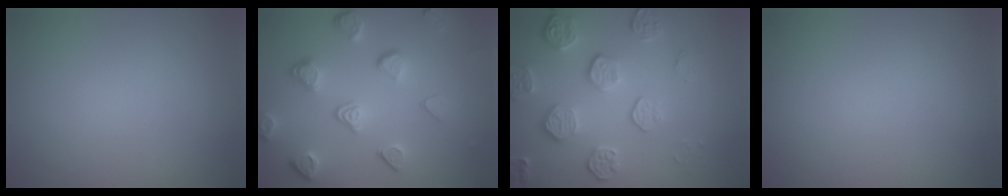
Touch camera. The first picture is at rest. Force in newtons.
{"total": 4.8, "press": 3.7, "slide": 3.1}
{"total": 5.4, "press": 4.1, "slide": 3.4}
{"total": 0.0}